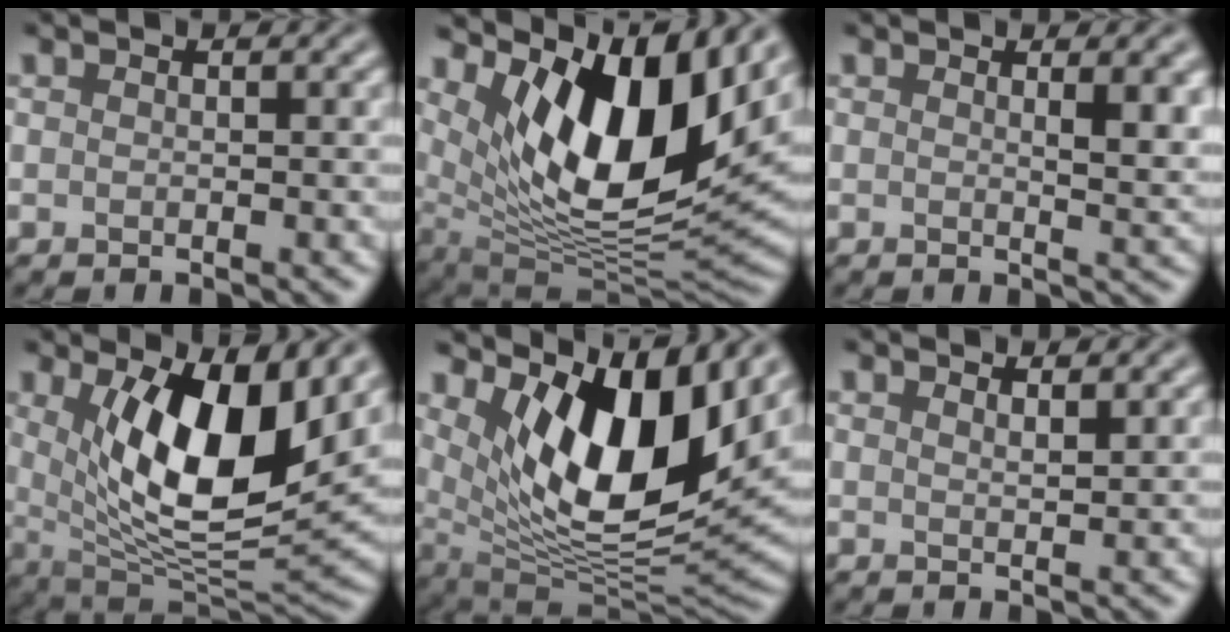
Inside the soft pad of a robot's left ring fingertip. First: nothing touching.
{"total": 13.6, "force": [5.5, 5.6, 11.1], "torque": [-0.185, -0.012, 0.102]}
{"total": 3.1, "force": [1.1, 0.9, 2.8], "torque": [-0.028, -0.003, 0.016]}
{"total": 10.5, "force": [2.9, 4.0, 9.3], "torque": [-0.153, -0.022, 0.054]}
{"total": 12.4, "force": [4.6, 5.2, 10.3], "torque": [-0.170, -0.019, 0.088]}
{"total": 1.3, "force": [1.1, 0.3, 0.6], "torque": [-0.003, 0.000, 0.017]}